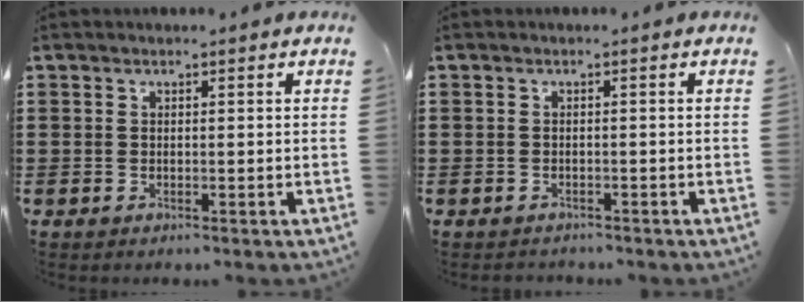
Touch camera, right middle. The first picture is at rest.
{"total": 0.9, "force": [-0.8, 0.2, -0.1], "torque": [0.000, 0.002, -0.019]}